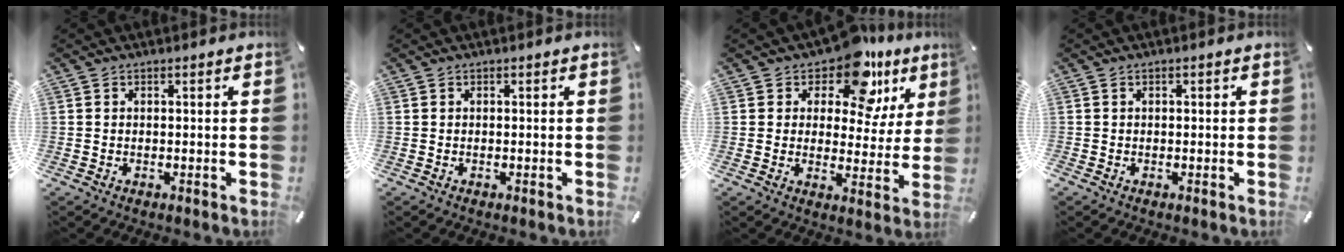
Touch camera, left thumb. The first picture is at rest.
{"total": 0.0}
{"total": 12.9, "force": [8.4, 7.1, 6.8], "torque": [-0.105, -0.051, 0.147]}
{"total": 0.5, "force": [-0.2, 0.4, 0.3], "torque": [-0.005, 0.002, -0.006]}